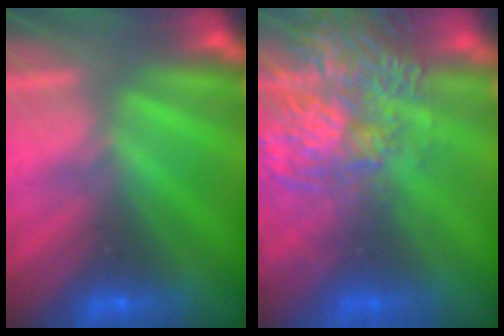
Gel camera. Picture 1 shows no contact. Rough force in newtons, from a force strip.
{"total": 6.6}